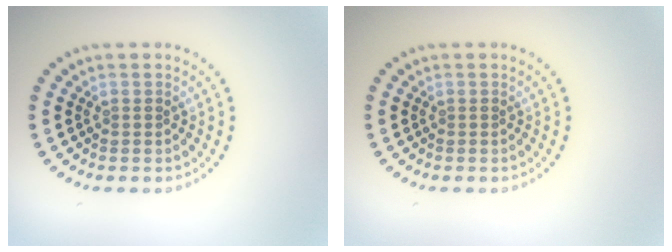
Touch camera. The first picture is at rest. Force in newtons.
{"total": 0.0}